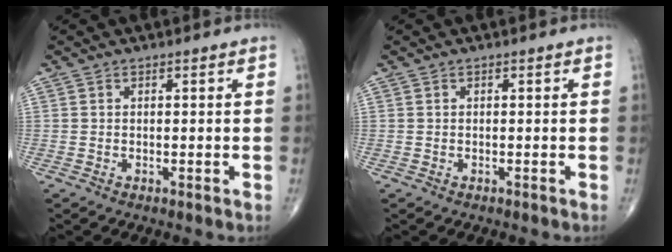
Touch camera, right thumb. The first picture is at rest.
{"total": 0.0}